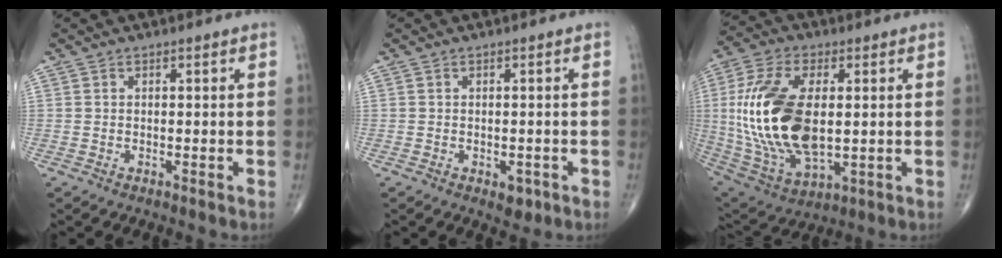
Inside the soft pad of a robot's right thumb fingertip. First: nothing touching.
{"total": 2.5, "force": [-1.1, 1.5, 1.7], "torque": [-0.008, 0.000, -0.009]}
{"total": 22.3, "force": [1.2, 11.4, 19.2], "torque": [-0.403, -0.015, 0.032]}